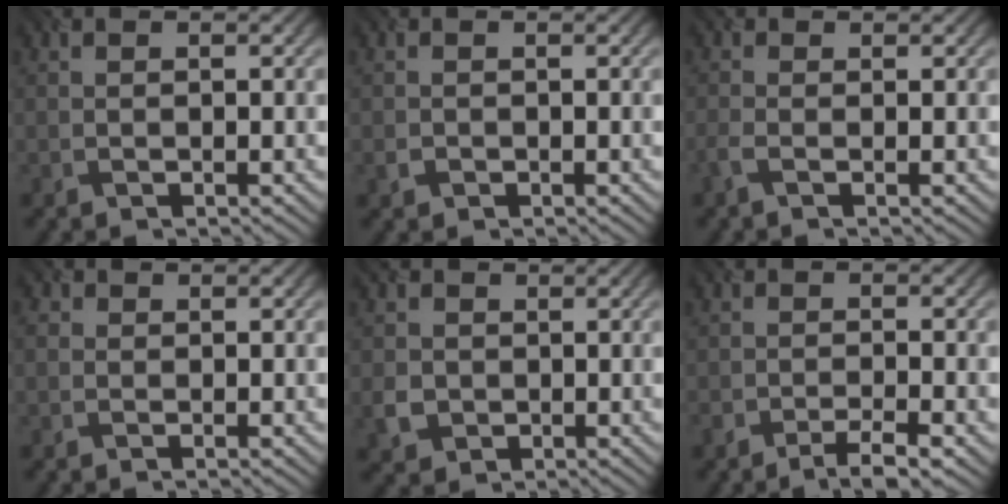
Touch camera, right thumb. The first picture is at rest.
{"total": 0.6, "force": [-0.1, 0.5, -0.2], "torque": [0.002, -0.005, -0.008]}
{"total": 1.4, "force": [-0.8, 0.4, 1.1], "torque": [-0.032, -0.004, -0.022]}
{"total": 0.8, "force": [0.3, 0.7, -0.2], "torque": [0.001, -0.004, 0.000]}
{"total": 3.3, "force": [-0.1, 3.2, 0.9], "torque": [-0.035, -0.008, -0.010]}
{"total": 2.9, "force": [-2.2, 0.4, 1.7], "torque": [-0.034, 0.000, -0.043]}